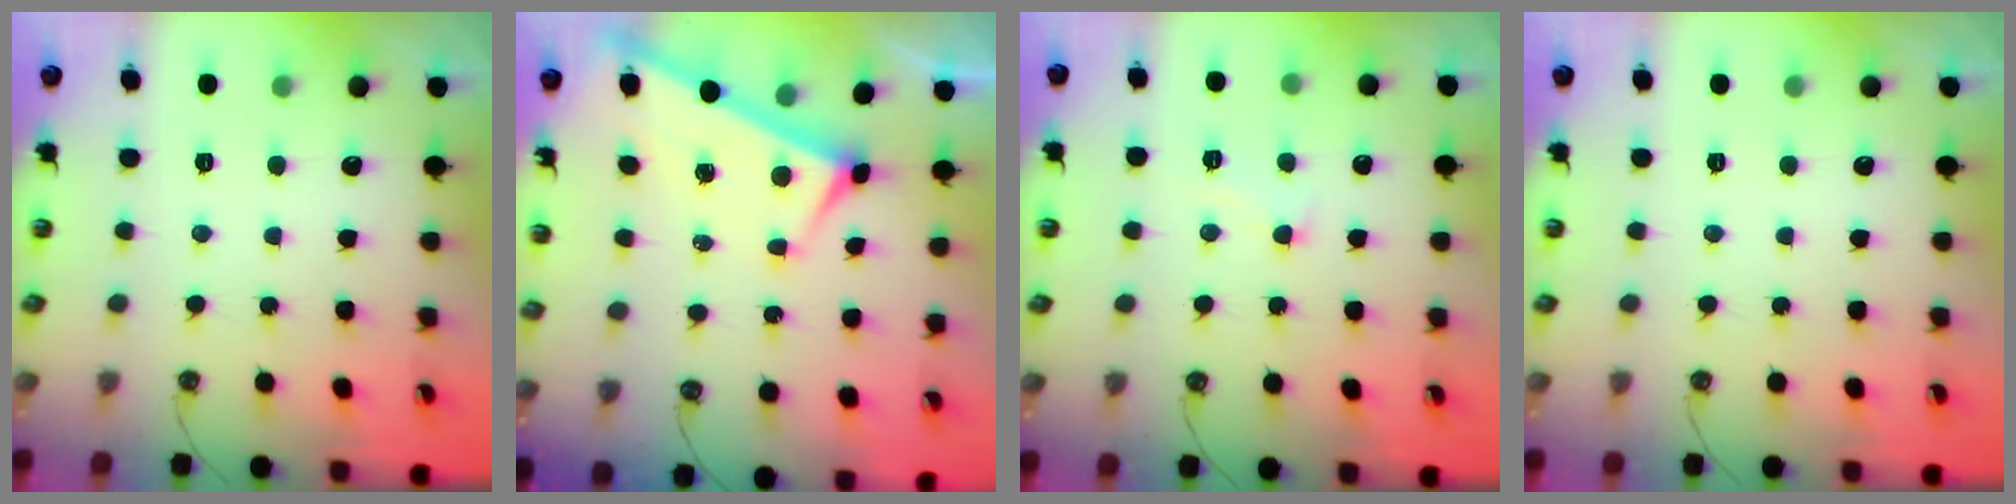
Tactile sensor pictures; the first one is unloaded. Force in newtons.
{"total": 4.0, "press": 4.0, "slide": 0.1}
{"total": 2.3, "press": 2.2, "slide": 0.5}
{"total": 0.0}